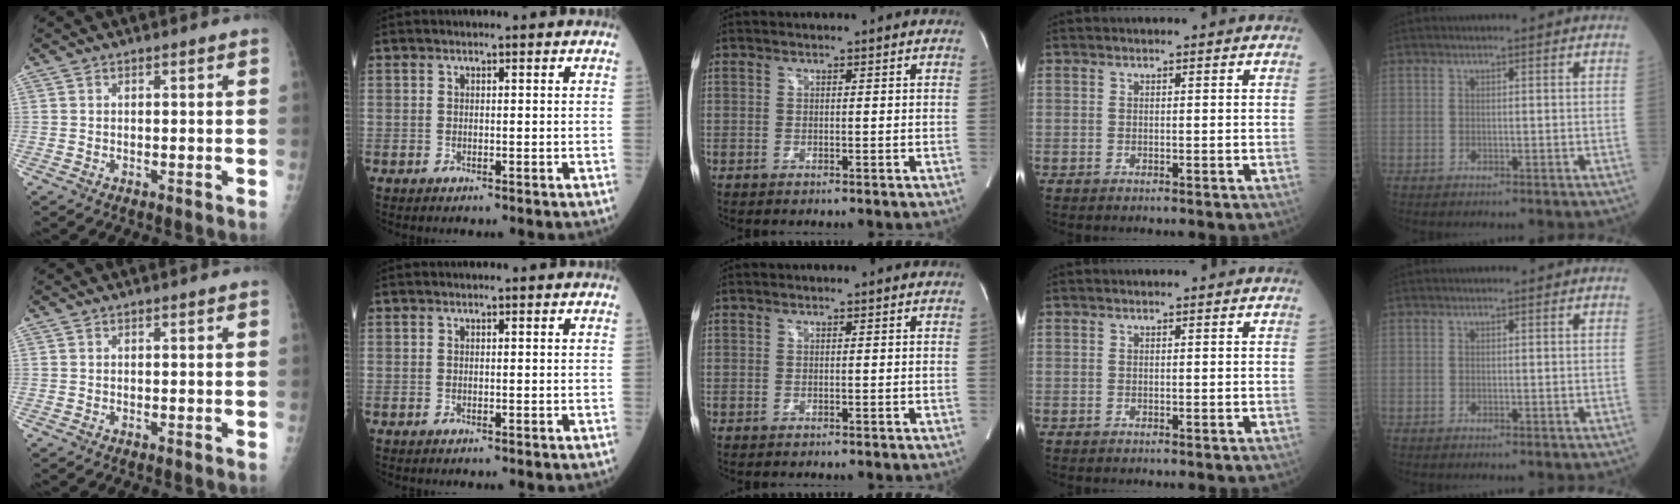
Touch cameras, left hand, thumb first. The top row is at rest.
{}